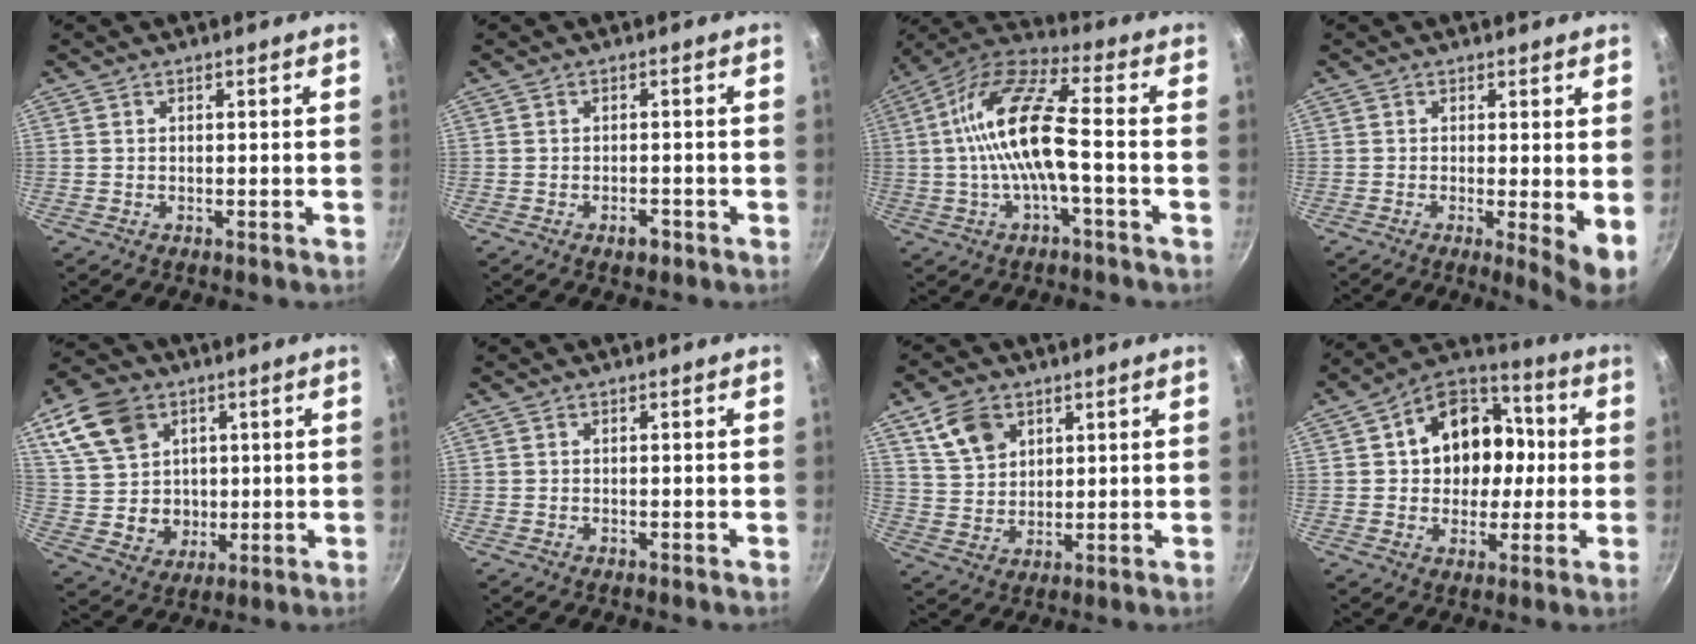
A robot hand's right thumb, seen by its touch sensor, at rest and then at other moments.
{"total": 2.3, "force": [-1.3, 1.2, 1.4], "torque": [-0.014, 0.013, -0.018]}
{"total": 14.7, "force": [-1.4, 4.3, 14.0], "torque": [-0.271, 0.036, -0.041]}
{"total": 5.5, "force": [-0.1, 0.9, 5.4], "torque": [-0.077, -0.022, -0.003]}
{"total": 16.3, "force": [5.8, 13.0, 7.9], "torque": [-0.129, -0.005, 0.122]}
{"total": 0.0}
{"total": 8.4, "force": [4.3, 5.8, 4.3], "torque": [-0.058, -0.014, 0.089]}
{"total": 16.6, "force": [1.7, 13.2, 9.9], "torque": [-0.116, 0.030, 0.019]}